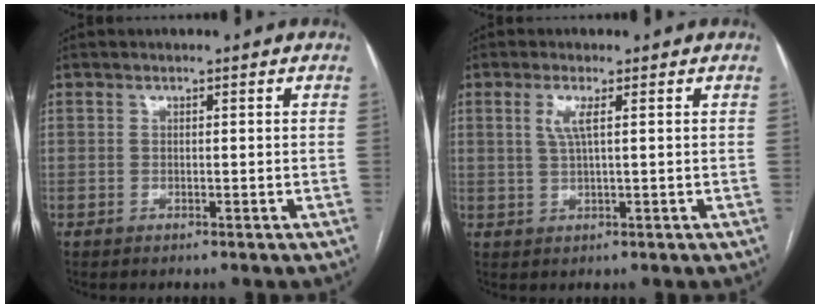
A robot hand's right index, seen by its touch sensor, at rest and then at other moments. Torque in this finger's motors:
{"motor_torque": [0.40, 0.27, 0.22, 0.06]}